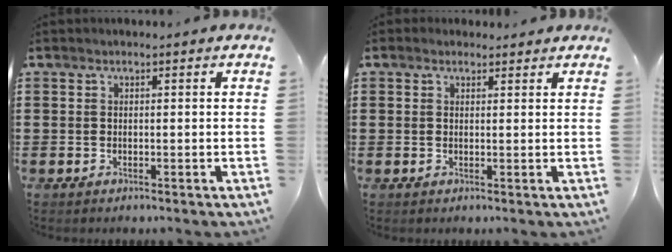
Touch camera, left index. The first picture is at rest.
{"total": 1.3, "force": [1.1, 0.7, 0.2], "torque": [-0.007, 0.004, 0.023]}